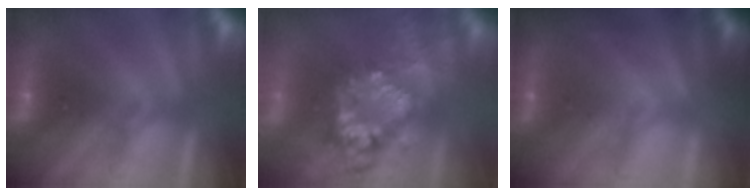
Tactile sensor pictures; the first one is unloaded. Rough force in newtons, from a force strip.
{"total": 9.2}
{"total": 2.2}